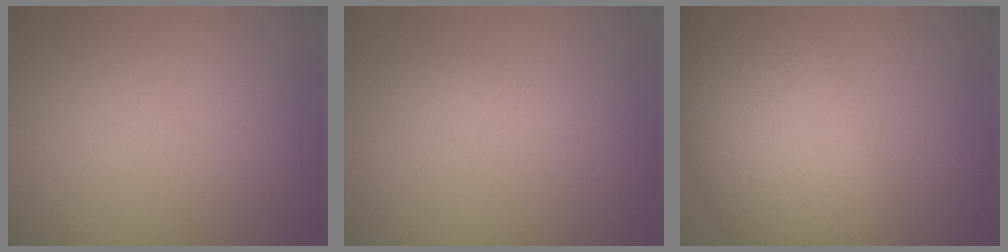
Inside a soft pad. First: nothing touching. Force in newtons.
{"total": 1.0, "press": 1.0, "slide": 0.0}
{"total": 8.2, "press": 8.2, "slide": 0.3}